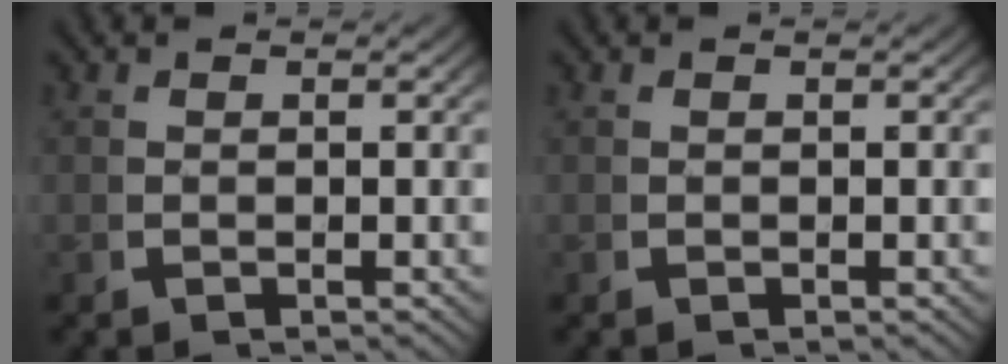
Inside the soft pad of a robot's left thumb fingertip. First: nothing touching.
{"total": 0.0}